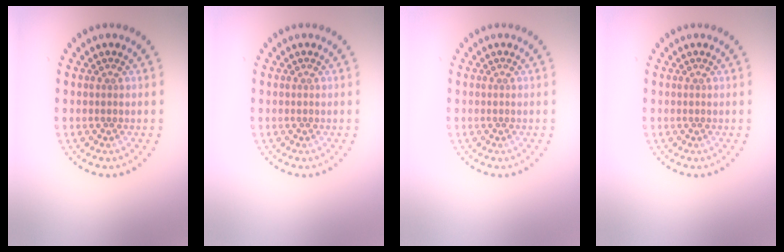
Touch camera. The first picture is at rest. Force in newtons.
{"total": 0.0}
{"total": 0.0}
{"total": 0.0}